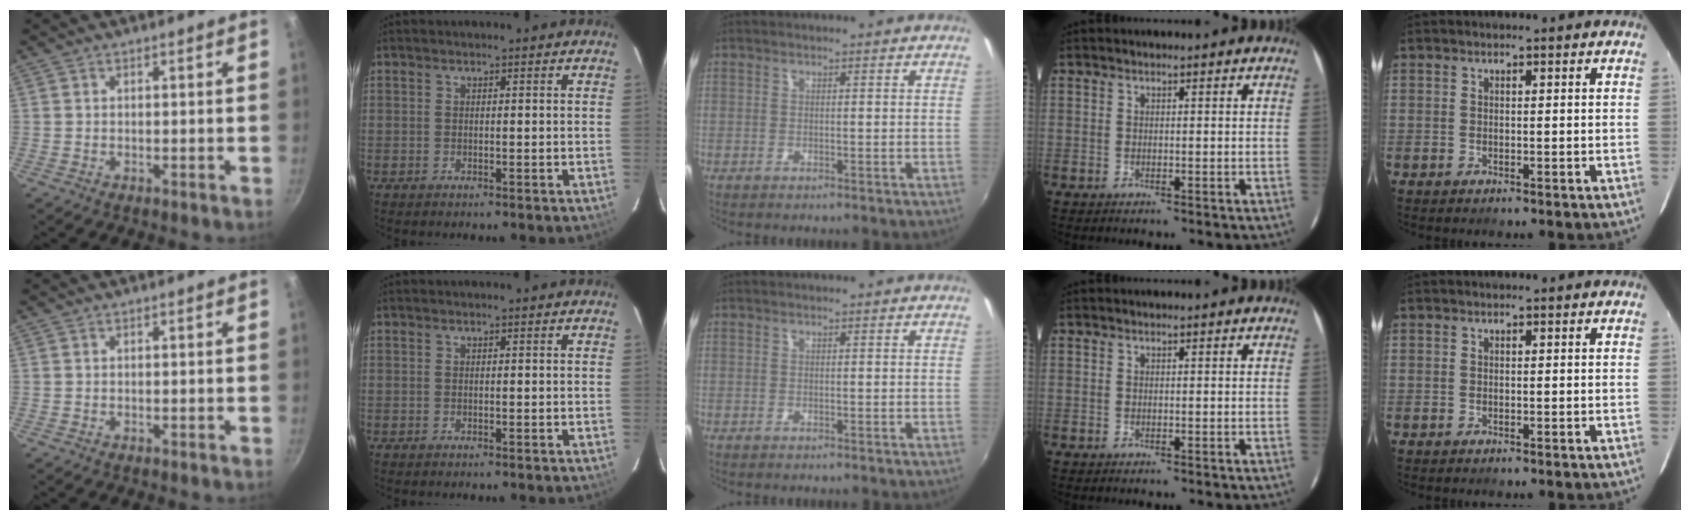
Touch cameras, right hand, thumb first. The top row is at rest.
{}